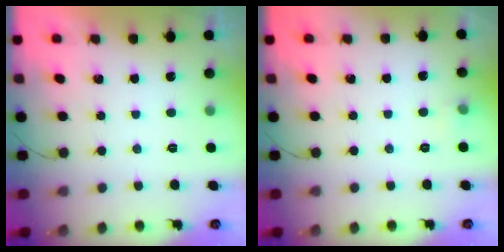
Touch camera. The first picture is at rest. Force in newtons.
{"total": 4.3, "press": 2.9, "slide": 3.2}